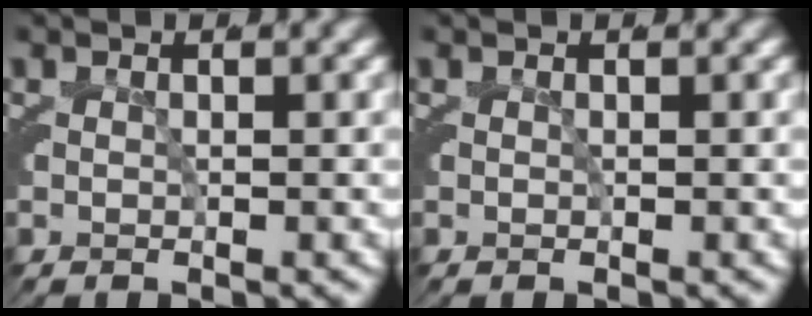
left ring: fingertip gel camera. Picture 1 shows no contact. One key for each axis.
{"total": 0.0}